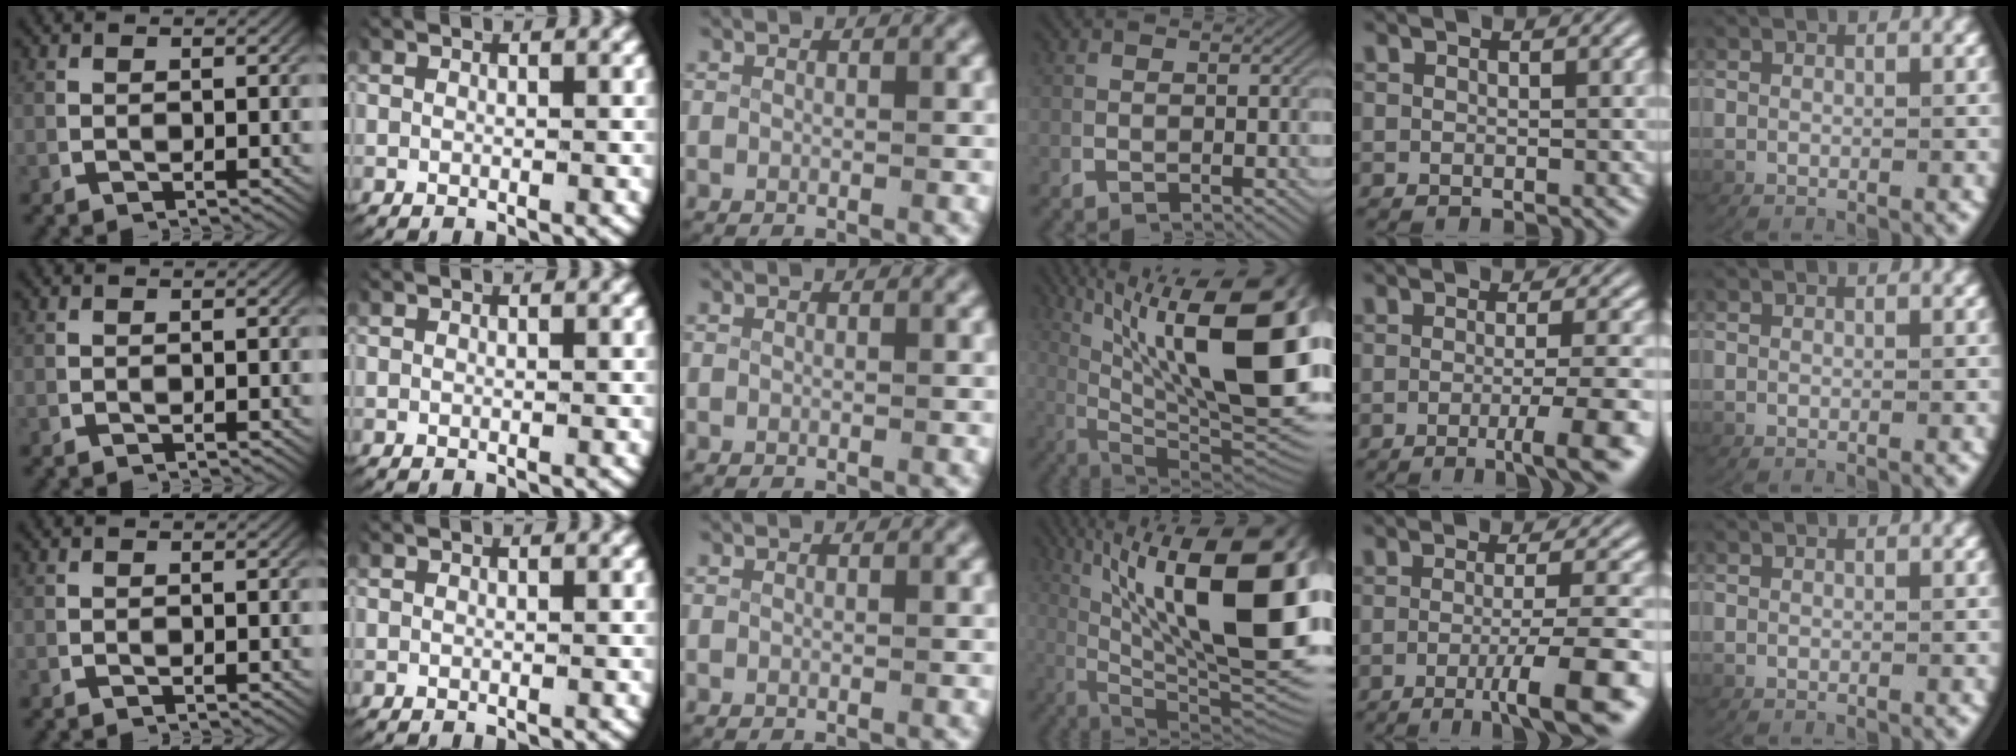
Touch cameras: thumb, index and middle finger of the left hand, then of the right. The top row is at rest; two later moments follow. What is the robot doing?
{"motion": "lift_and_place", "object": "plastic wrap"}